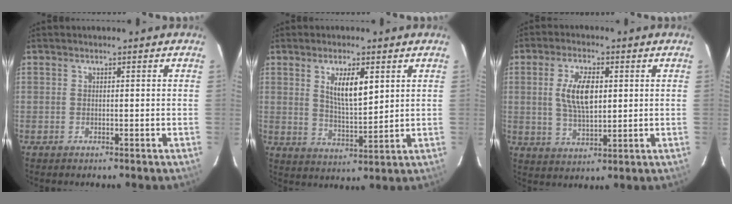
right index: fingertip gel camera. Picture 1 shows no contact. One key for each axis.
{"total": 7.8, "fx": 3.0, "fy": 2.6, "fz": 6.7, "tx": -0.117, "ty": -0.003, "tz": 0.060}
{"total": 8.4, "fx": 1.5, "fy": 3.8, "fz": 7.4, "tx": -0.141, "ty": 0.005, "tz": 0.031}